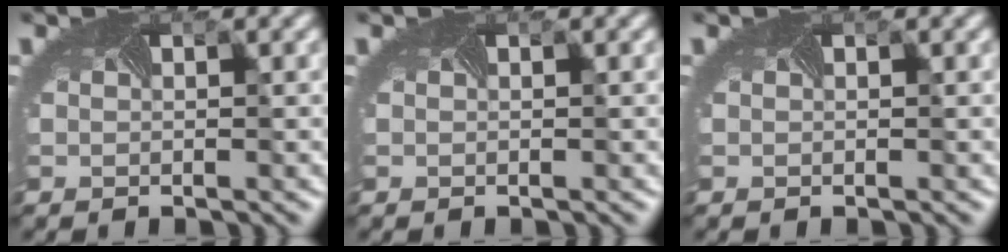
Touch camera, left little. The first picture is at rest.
{"total": 0.0}
{"total": 0.0}